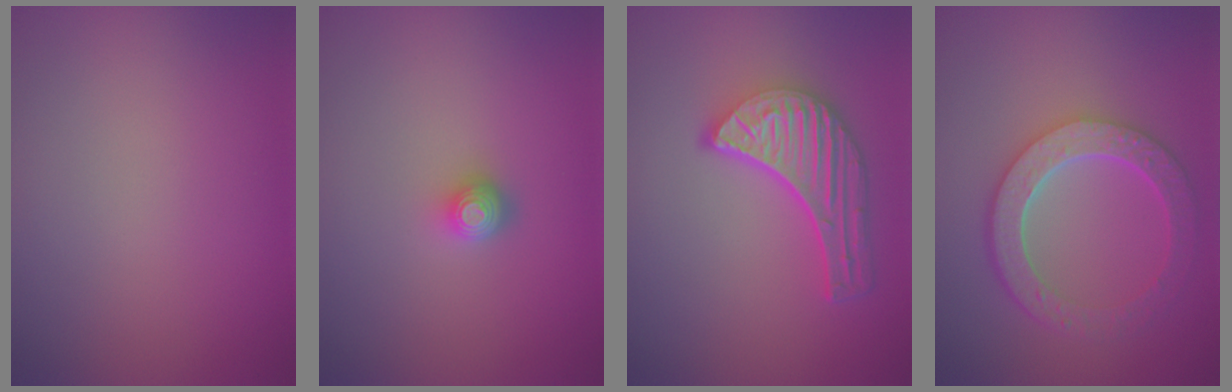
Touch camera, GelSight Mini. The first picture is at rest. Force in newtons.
{"total": 2.0, "press": 1.5, "slide": 1.4}
{"total": 5.7, "press": 4.2, "slide": 3.8}
{"total": 6.0, "press": 4.5, "slide": 3.9}